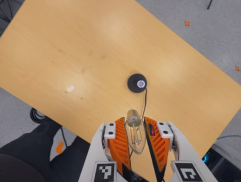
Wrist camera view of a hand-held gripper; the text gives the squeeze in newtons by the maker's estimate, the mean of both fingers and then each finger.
{"total": 11.9, "left": 12.7, "right": 11.1}